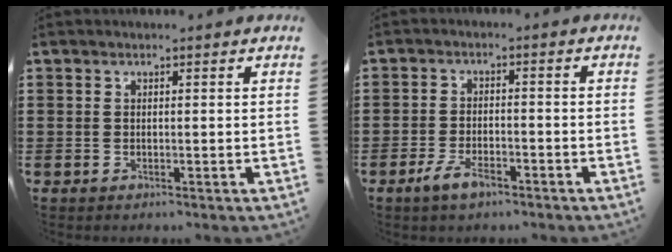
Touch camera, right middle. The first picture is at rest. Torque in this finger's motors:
{"motor_torque": [2.14, 0.00, 0.36, 0.11]}